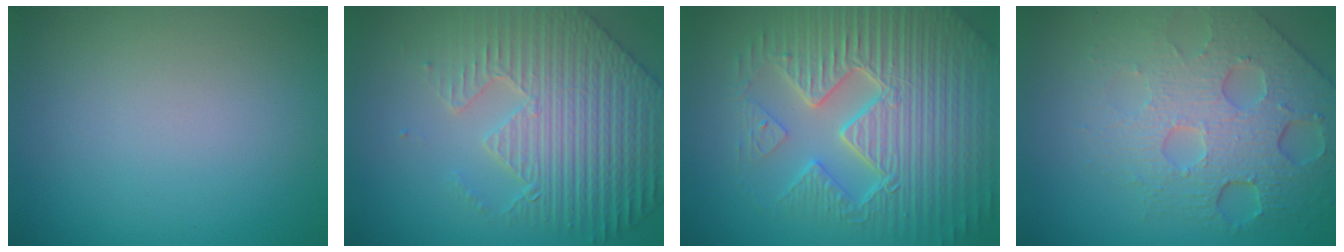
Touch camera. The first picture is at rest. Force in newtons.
{"total": 7.1, "press": 5.8, "slide": 4.0}
{"total": 9.7, "press": 6.9, "slide": 6.8}
{"total": 8.2, "press": 5.4, "slide": 6.1}